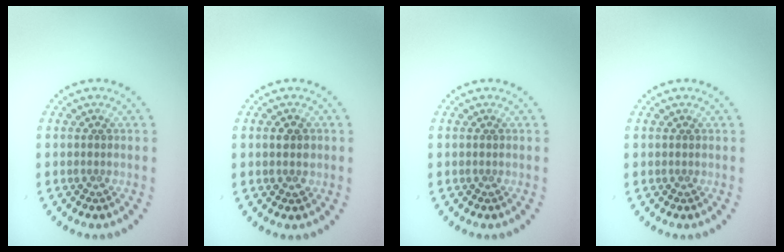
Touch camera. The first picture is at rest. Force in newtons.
{"total": 1.3, "press": 1.3, "slide": 0.2}
{"total": 0.0}
{"total": 0.0}